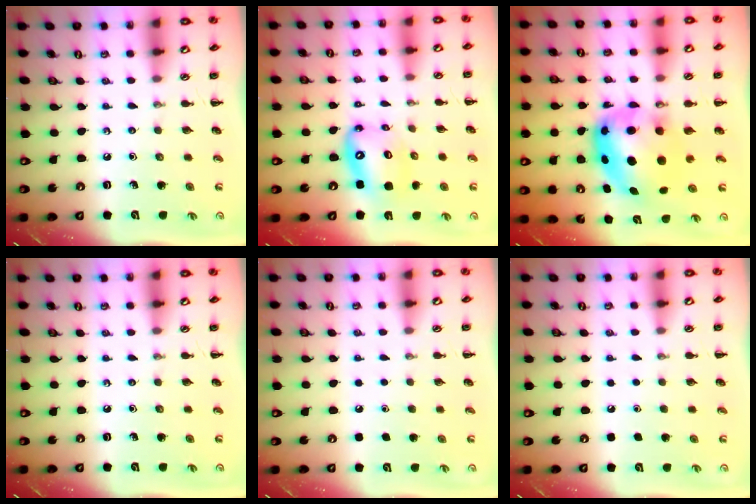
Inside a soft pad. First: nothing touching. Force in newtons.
{"total": 13.1, "press": 12.6, "slide": 3.6}
{"total": 10.3, "press": 10.0, "slide": 2.6}
{"total": 0.0}
{"total": 1.7, "press": 1.7, "slide": 0.1}
{"total": 1.6, "press": 1.6, "slide": 0.1}